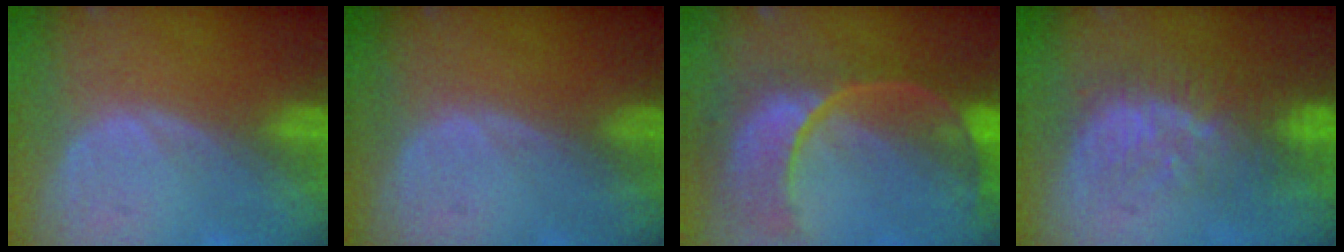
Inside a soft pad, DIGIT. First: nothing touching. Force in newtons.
{"total": 0.0}
{"total": 12.1, "press": 9.8, "slide": 7.2}
{"total": 8.3, "press": 7.7, "slide": 3.0}